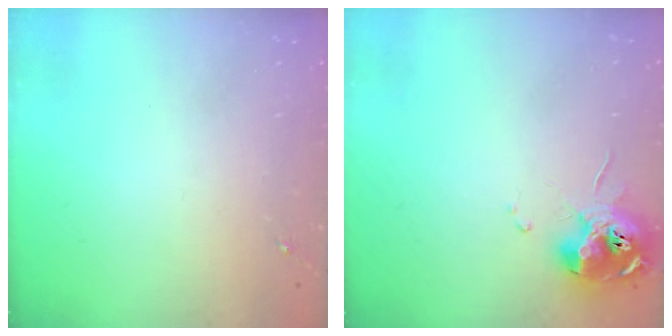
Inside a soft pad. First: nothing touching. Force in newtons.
{"total": 13.5, "press": 13.5, "slide": 1.2}